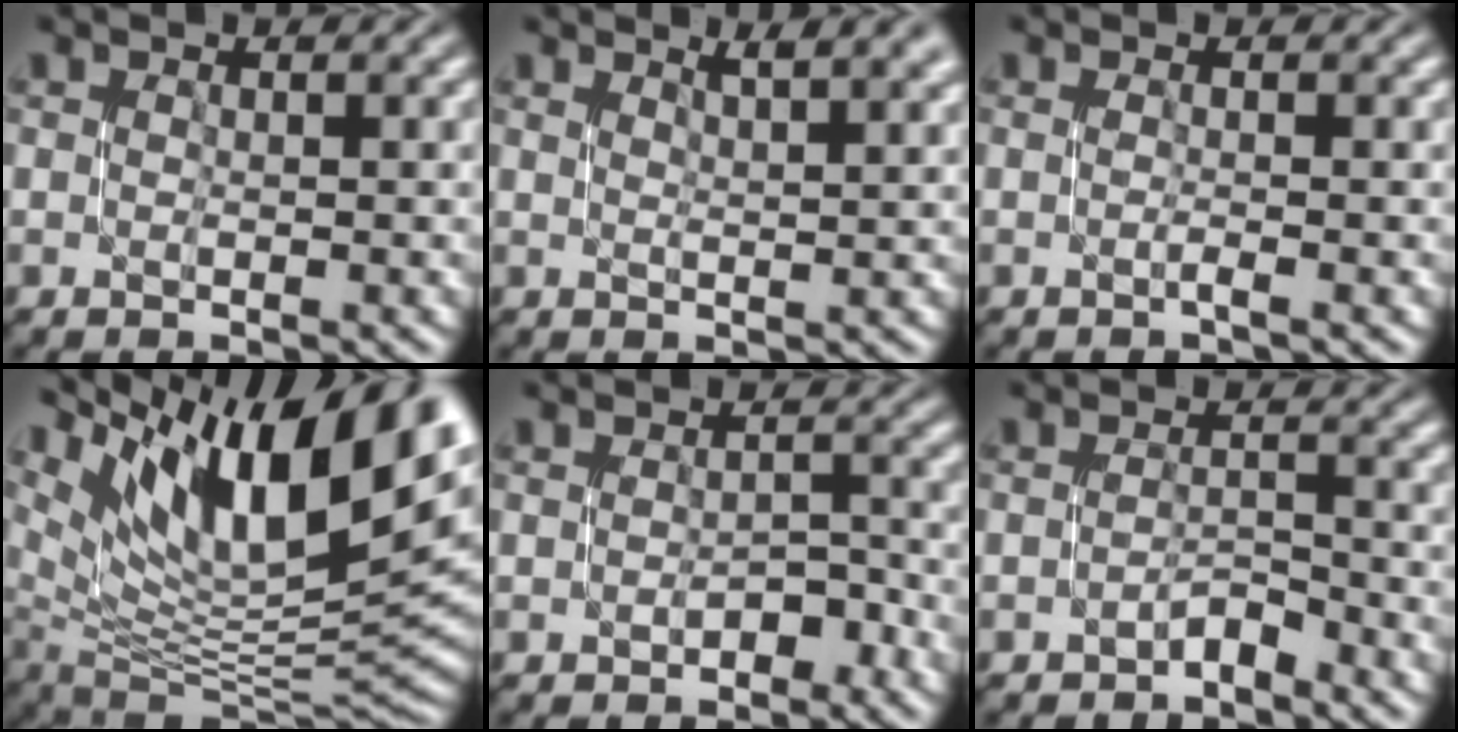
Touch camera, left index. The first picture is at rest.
{"total": 3.5, "force": [2.3, 0.9, 2.5], "torque": [-0.019, 0.009, 0.027]}
{"total": 0.7, "force": [-0.2, 0.3, 0.6], "torque": [-0.005, -0.003, -0.008]}
{"total": 15.5, "force": [8.2, 6.1, 11.7], "torque": [-0.205, 0.026, 0.150]}
{"total": 1.1, "force": [-0.7, 0.5, 0.6], "torque": [-0.008, 0.003, -0.010]}
{"total": 1.0, "force": [-1.0, 0.0, 0.0], "torque": [0.002, 0.008, -0.023]}